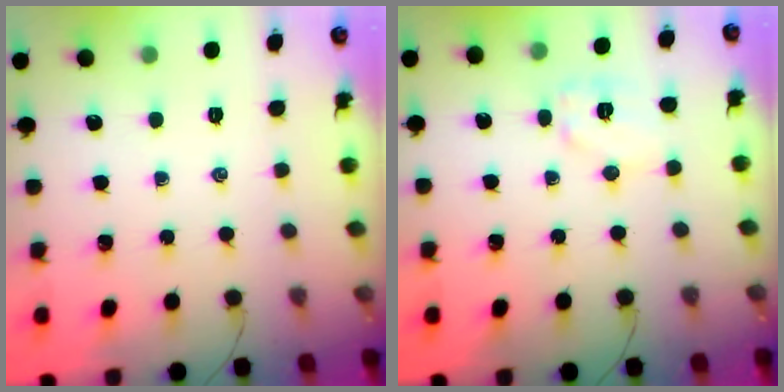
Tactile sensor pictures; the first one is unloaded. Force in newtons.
{"total": 7.0, "press": 6.9, "slide": 1.1}